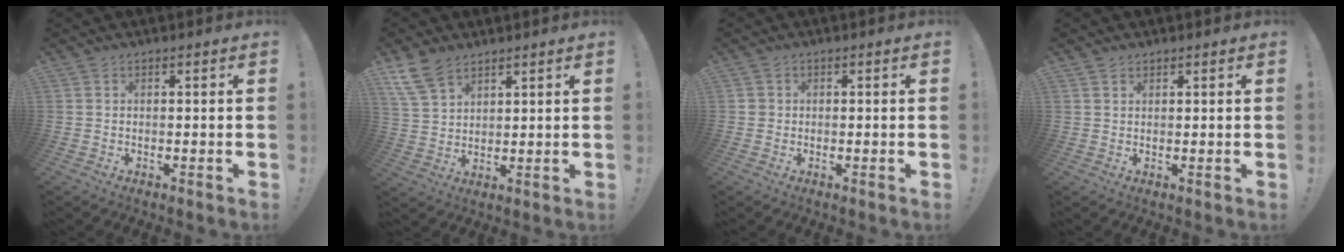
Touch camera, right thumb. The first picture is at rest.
{"total": 9.1, "force": [6.3, 5.0, 4.2], "torque": [-0.090, -0.019, 0.130]}
{"total": 1.3, "force": [0.1, 1.3, 0.2], "torque": [-0.002, 0.003, 0.001]}
{"total": 1.2, "force": [1.0, 0.6, 0.3], "torque": [-0.003, -0.003, 0.018]}